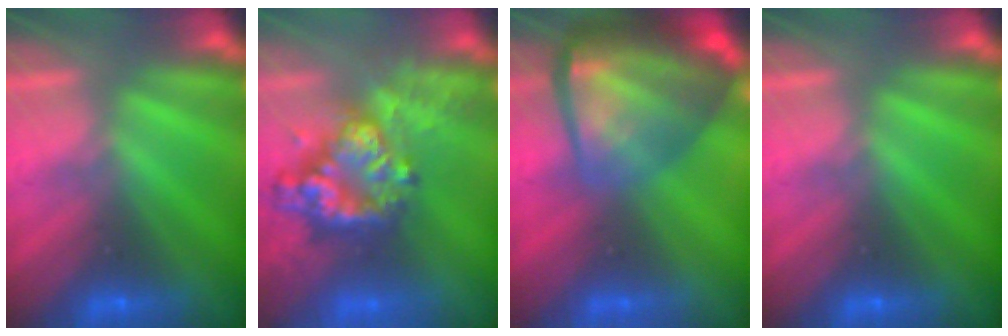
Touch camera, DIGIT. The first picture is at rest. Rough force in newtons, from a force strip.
{"total": 6.8}
{"total": 5.5}
{"total": 0.0}